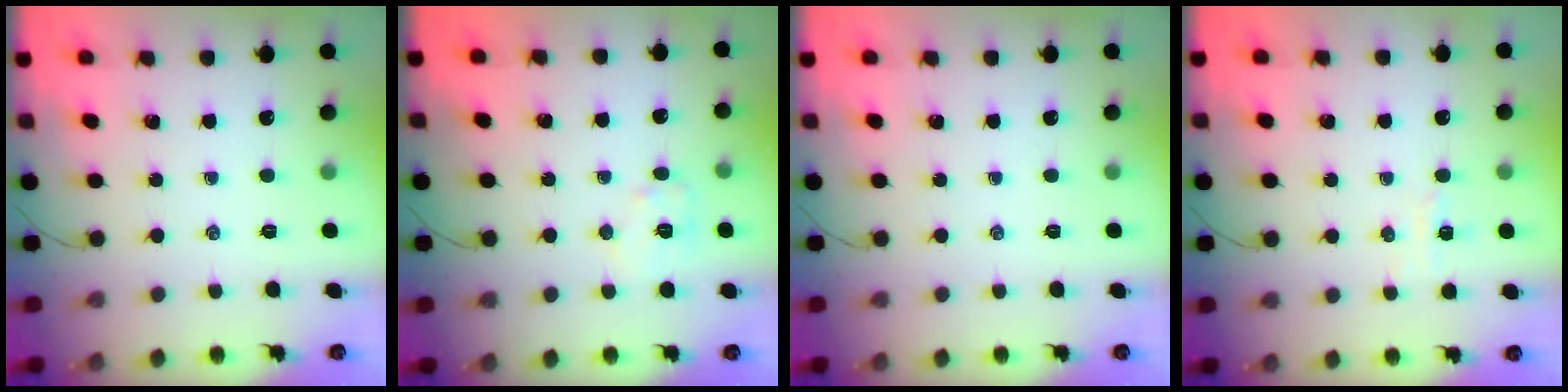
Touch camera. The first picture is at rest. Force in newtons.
{"total": 6.3, "press": 6.3, "slide": 0.3}
{"total": 0.0}
{"total": 3.1, "press": 3.0, "slide": 0.9}